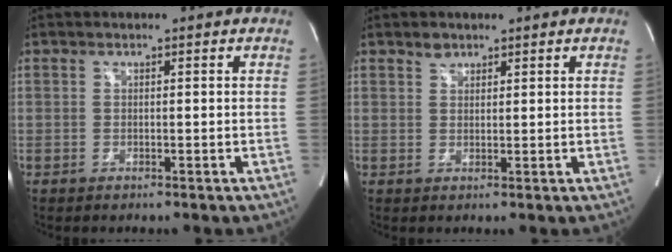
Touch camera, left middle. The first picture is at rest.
{"total": 1.5, "force": [1.1, 0.9, 0.2], "torque": [-0.002, 0.001, 0.020]}